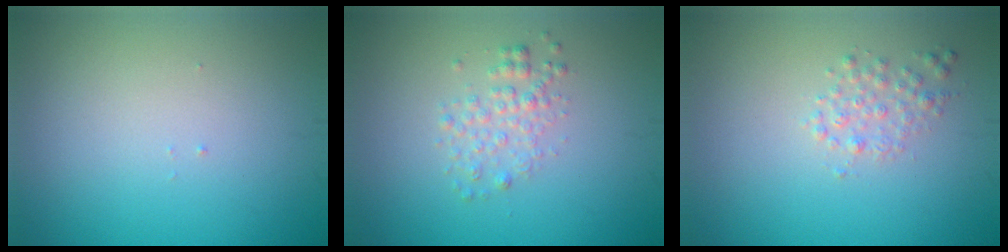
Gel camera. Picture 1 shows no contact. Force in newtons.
{"total": 1.9, "press": 1.9, "slide": 0.1}
{"total": 1.5, "press": 1.5, "slide": 0.1}